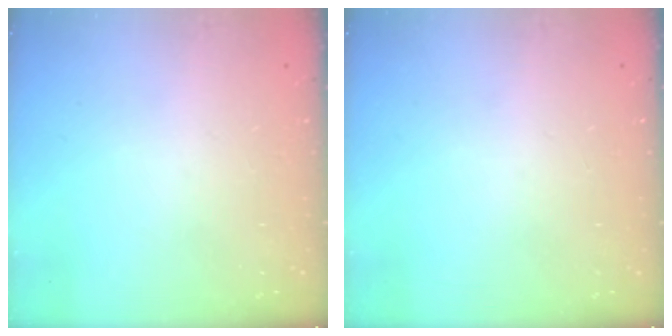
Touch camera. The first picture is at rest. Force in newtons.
{"total": 0.0}